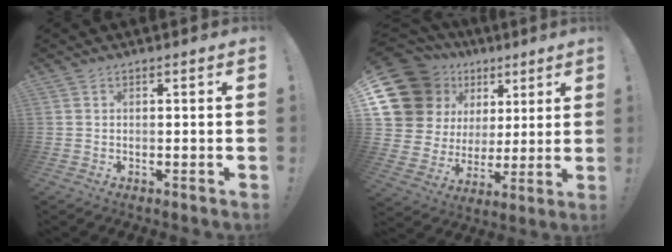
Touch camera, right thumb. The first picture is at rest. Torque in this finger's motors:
{"motor_torque": [-0.07, 1.28, 0.33, 0.10, 0.11]}